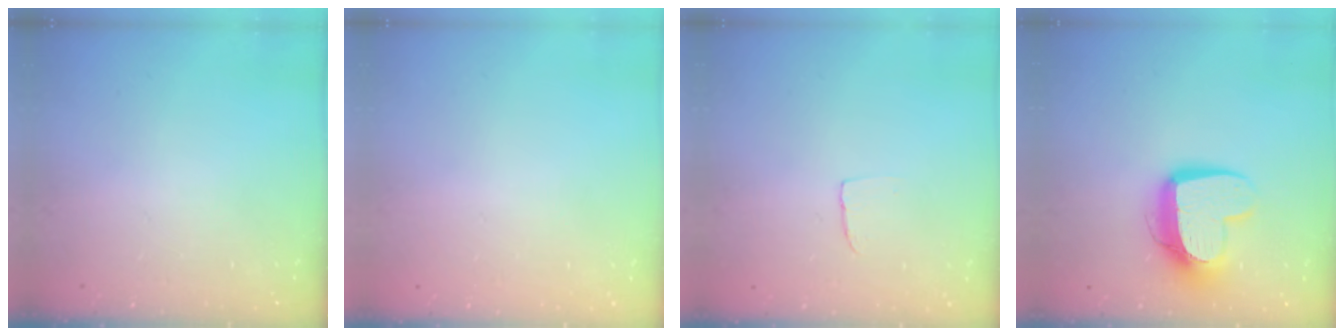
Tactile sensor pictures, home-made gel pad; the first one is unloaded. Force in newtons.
{"total": 0.0}
{"total": 2.4, "press": 2.4, "slide": 0.1}
{"total": 12.2, "press": 12.1, "slide": 0.8}